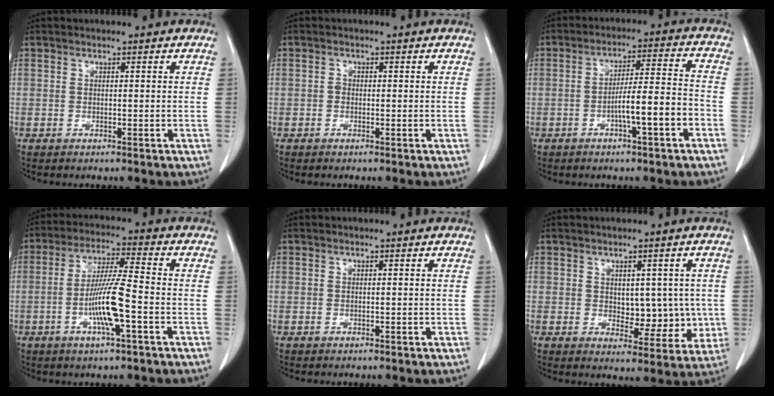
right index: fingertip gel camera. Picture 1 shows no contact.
{"total": 1.2, "force": [-0.2, 1.0, 0.6], "torque": [-0.008, 0.006, -0.004]}
{"total": 8.8, "force": [-3.4, 0.8, 8.1], "torque": [-0.137, 0.020, -0.052]}
{"total": 10.1, "force": [-2.9, 0.7, 9.6], "torque": [-0.188, -0.001, -0.056]}
{"total": 0.0}
{"total": 9.4, "force": [0.3, 6.0, 7.2], "torque": [-0.090, 0.013, 0.026]}